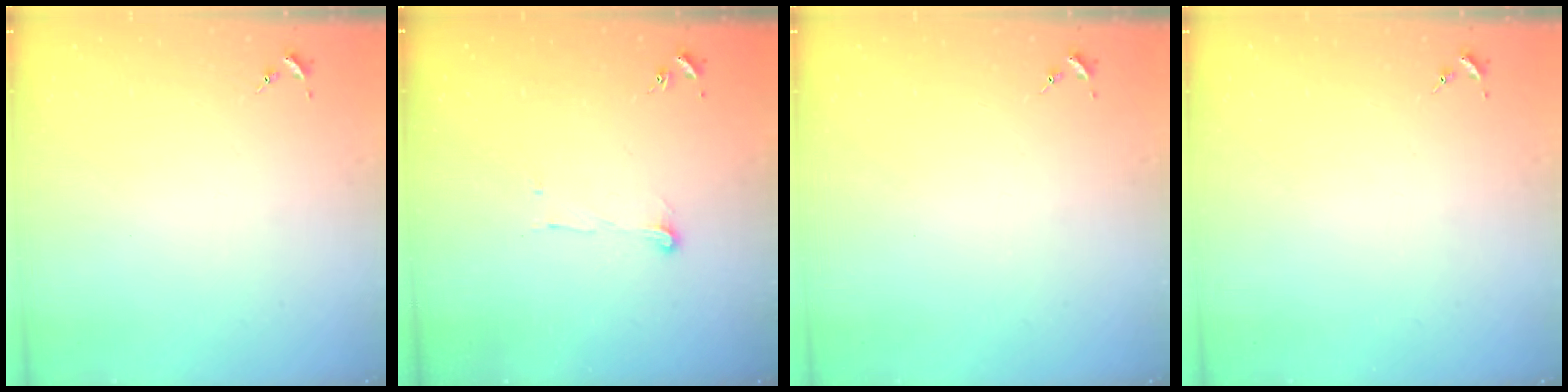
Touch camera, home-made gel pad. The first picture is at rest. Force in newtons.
{"total": 6.0, "press": 5.9, "slide": 0.7}
{"total": 0.0}
{"total": 0.0}